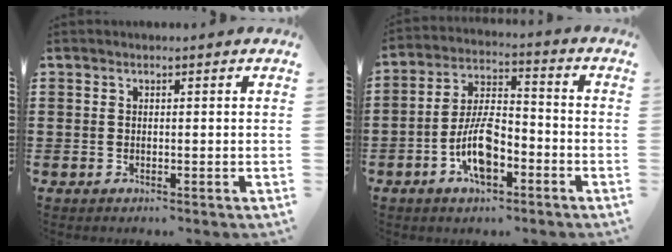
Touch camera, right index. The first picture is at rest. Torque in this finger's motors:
{"motor_torque": [2.14, 0.00, 0.97, 0.21]}